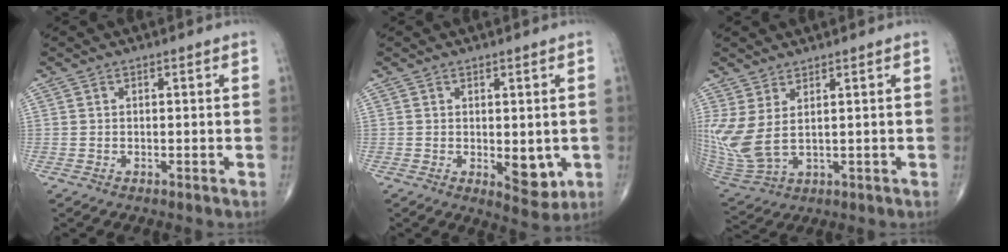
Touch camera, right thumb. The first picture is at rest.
{"total": 5.5, "force": [-0.7, 2.7, 4.8], "torque": [-0.043, -0.012, 0.000]}
{"total": 10.5, "force": [2.1, 4.9, 9.0], "torque": [-0.227, -0.015, 0.062]}